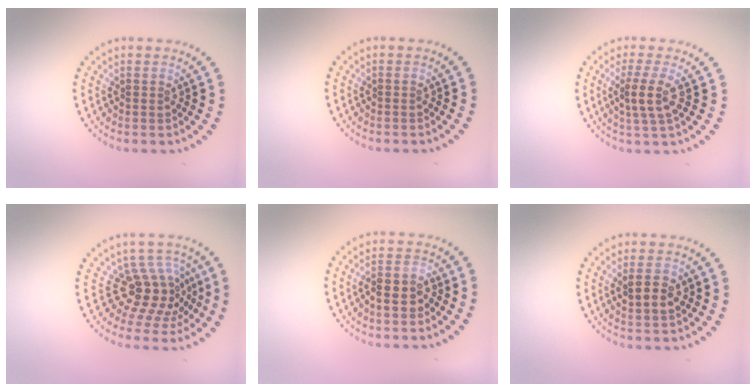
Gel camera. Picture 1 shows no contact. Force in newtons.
{"total": 0.0}
{"total": 2.5, "press": 2.0, "slide": 1.4}
{"total": 4.2, "press": 2.9, "slide": 3.0}
{"total": 2.5, "press": 2.4, "slide": 0.8}
{"total": 2.5, "press": 2.4, "slide": 0.6}